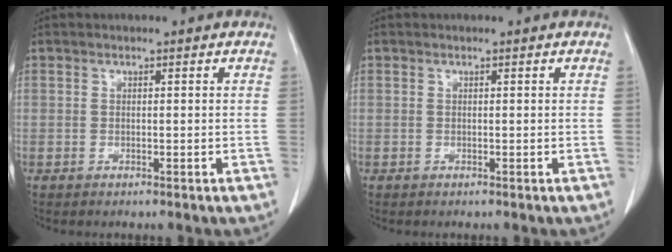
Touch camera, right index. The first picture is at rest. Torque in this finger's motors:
{"motor_torque": [0.00, 0.00, 0.00, 0.00]}